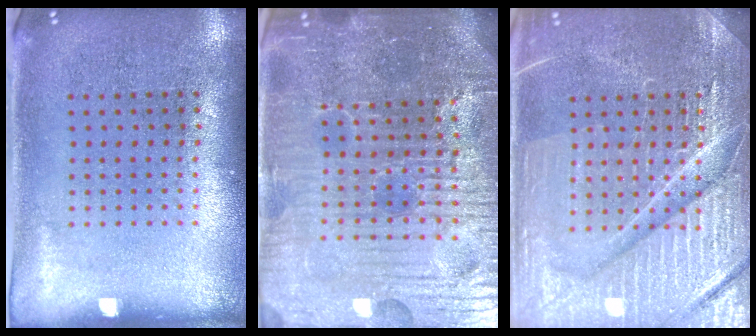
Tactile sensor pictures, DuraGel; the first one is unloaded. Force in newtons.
{"total": 6.3, "press": 5.8, "slide": 2.3}
{"total": 7.4, "press": 7.3, "slide": 1.0}